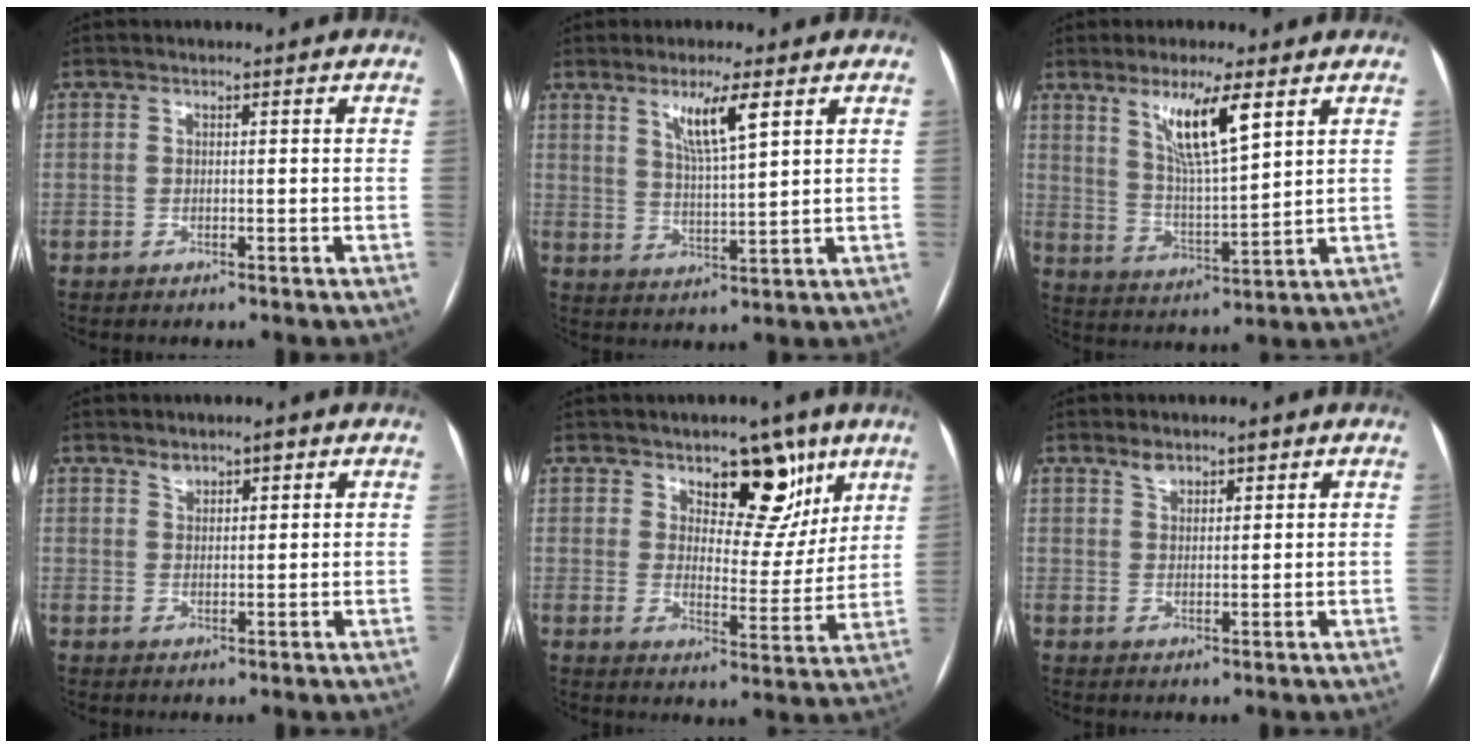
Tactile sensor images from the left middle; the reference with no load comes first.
{"total": 6.5, "force": [3.5, 0.2, 5.5], "torque": [-0.103, -0.008, 0.066]}
{"total": 9.6, "force": [5.2, 0.8, 8.1], "torque": [-0.152, -0.010, 0.099]}
{"total": 2.5, "force": [1.9, 1.0, 1.3], "torque": [-0.023, 0.002, 0.034]}
{"total": 9.9, "force": [6.5, 4.9, 5.6], "torque": [-0.063, -0.003, 0.100]}
{"total": 2.8, "force": [2.2, 1.2, 1.2], "torque": [-0.025, 0.005, 0.040]}